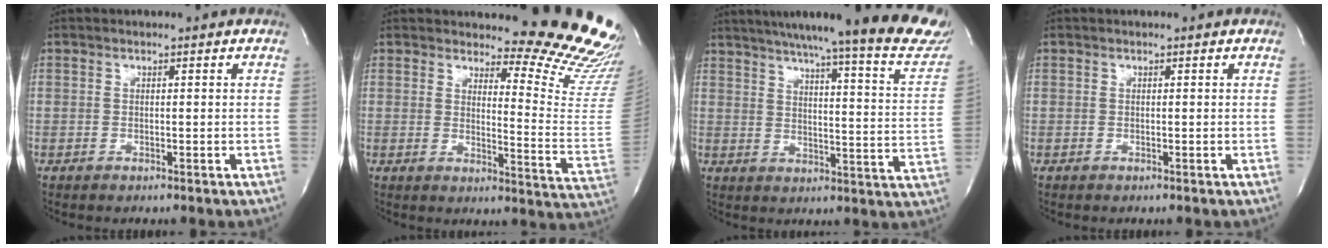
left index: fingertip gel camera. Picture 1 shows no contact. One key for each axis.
{"total": 16.9, "fx": 15.8, "fy": 1.3, "fz": 5.9, "tx": -0.063, "ty": -0.150, "tz": 0.164}
{"total": 25.7, "fx": 22.2, "fy": 1.3, "fz": 12.9, "tx": -0.180, "ty": -0.060, "tz": 0.265}
{"total": 0.0}